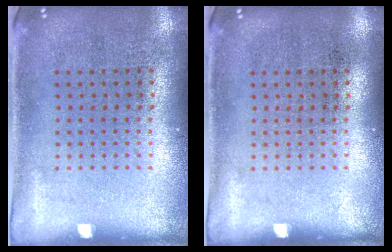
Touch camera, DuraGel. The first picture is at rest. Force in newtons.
{"total": 0.0}